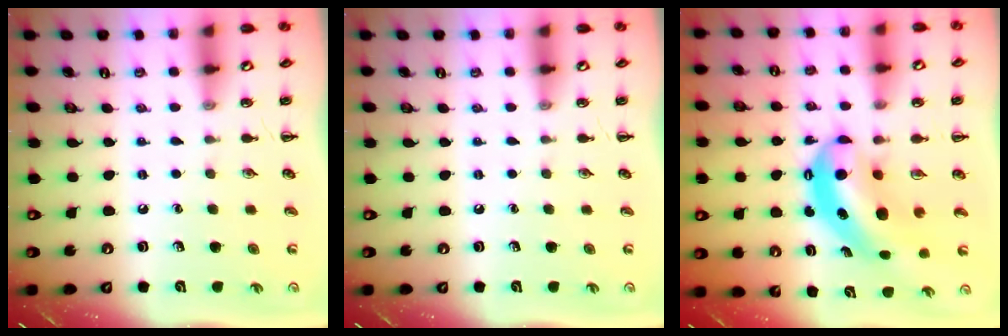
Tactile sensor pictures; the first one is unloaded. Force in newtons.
{"total": 0.0}
{"total": 8.8, "press": 8.6, "slide": 1.9}